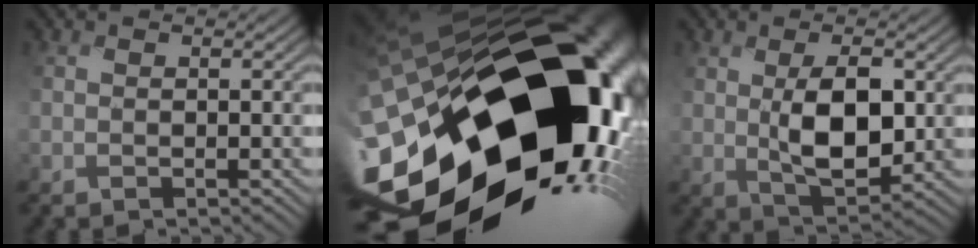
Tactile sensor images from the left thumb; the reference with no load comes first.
{"total": 22.6, "force": [-7.9, 14.9, 14.9], "torque": [-0.268, -0.056, -0.129]}
{"total": 7.6, "force": [0.5, 4.0, 6.4], "torque": [-0.123, -0.005, 0.011]}